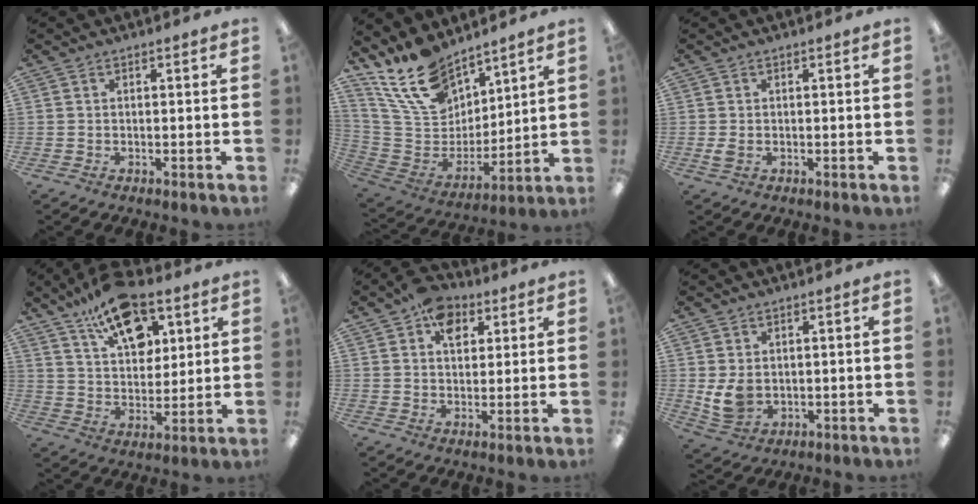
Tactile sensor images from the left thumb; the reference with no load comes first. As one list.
[{"total": 17.6, "force": [13.2, 9.1, 7.4], "torque": [-0.163, -0.071, 0.251]}, {"total": 1.9, "force": [-0.1, 1.2, 1.5], "torque": [-0.026, -0.003, -0.004]}, {"total": 16.0, "force": [10.2, 8.5, 9.0], "torque": [-0.145, -0.043, 0.182]}, {"total": 7.7, "force": [3.8, 5.3, 4.2], "torque": [-0.055, -0.007, 0.065]}, {"total": 5.7, "force": [0.9, 4.3, 3.7], "torque": [-0.087, -0.004, 0.016]}]